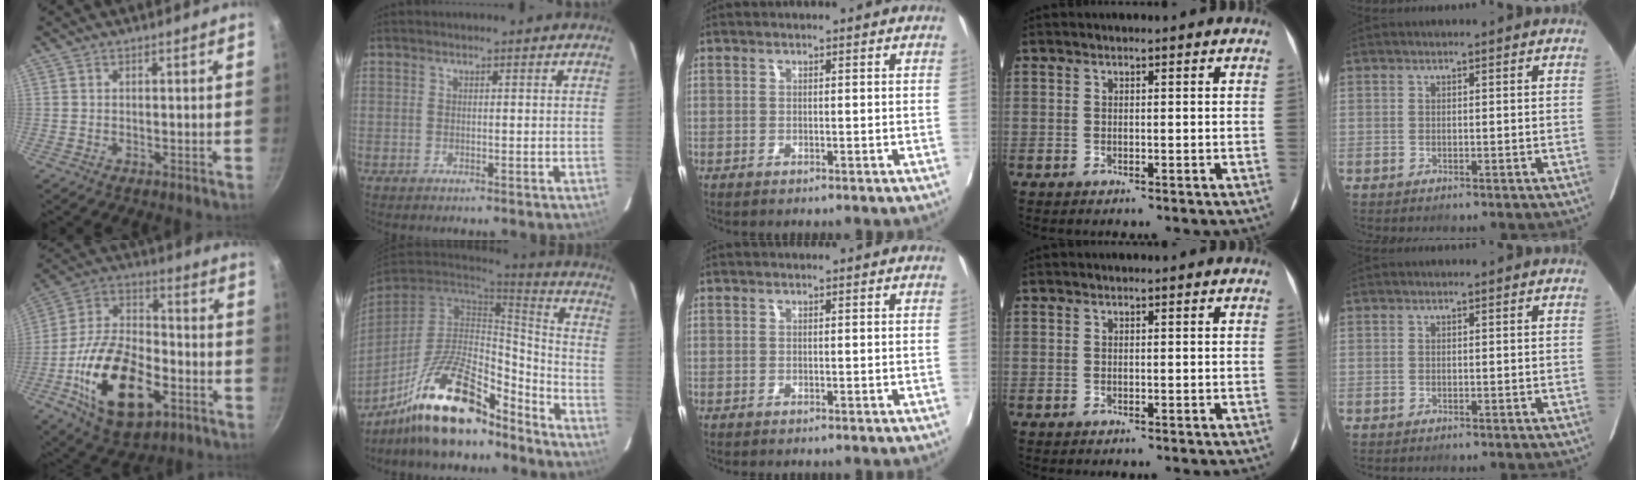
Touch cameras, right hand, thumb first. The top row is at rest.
{"thumb": {"total": 22.9, "force": [-8.1, 12.7, 17.2], "torque": [-0.300, 0.035, -0.144]}, "index": {"total": 20.8, "force": [-14.7, 7.1, 12.9], "torque": [-0.254, -0.003, -0.254]}}